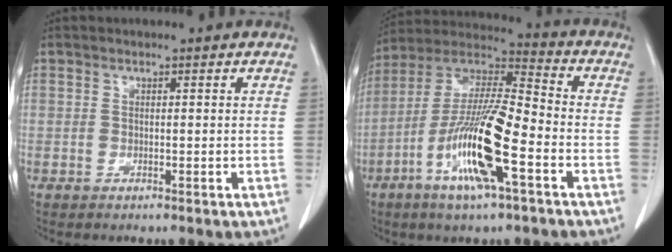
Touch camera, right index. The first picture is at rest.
{"total": 16.7, "force": [-6.4, 2.1, 15.4], "torque": [-0.304, -0.010, -0.121]}